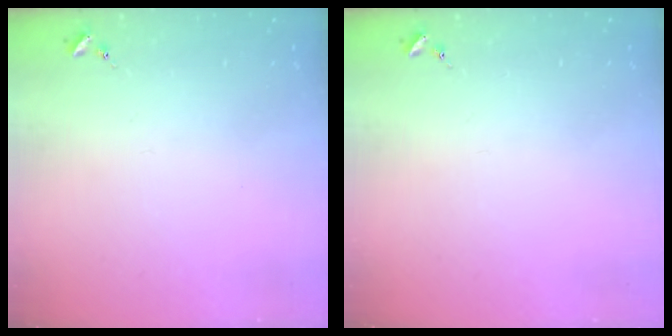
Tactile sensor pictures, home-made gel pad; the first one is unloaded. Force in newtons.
{"total": 0.0}